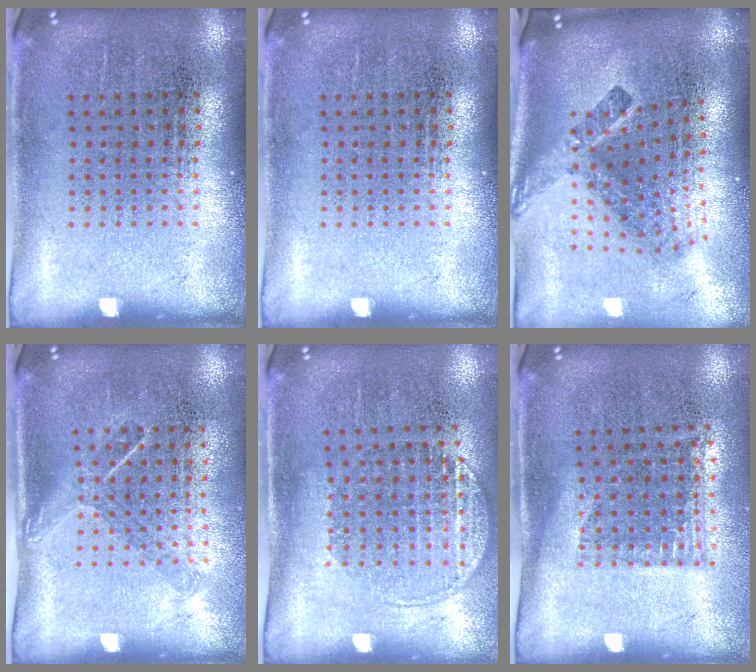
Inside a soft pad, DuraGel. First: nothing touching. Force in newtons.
{"total": 0.0}
{"total": 2.6, "press": 1.6, "slide": 2.1}
{"total": 1.2, "press": 0.9, "slide": 0.9}
{"total": 1.5, "press": 1.3, "slide": 0.8}
{"total": 1.2, "press": 0.9, "slide": 0.8}